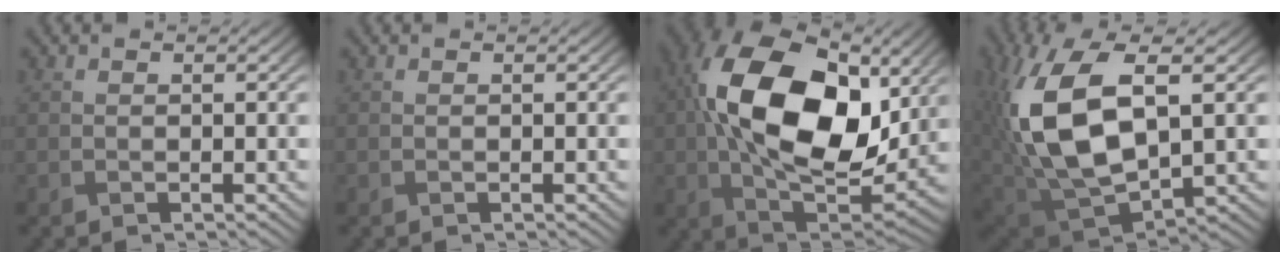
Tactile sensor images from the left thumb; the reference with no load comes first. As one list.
[{"total": 0.0}, {"total": 18.8, "force": [2.8, 11.4, 14.7], "torque": [-0.288, 0.002, 0.046]}, {"total": 15.4, "force": [2.2, 8.3, 12.7], "torque": [-0.292, -0.003, 0.051]}]